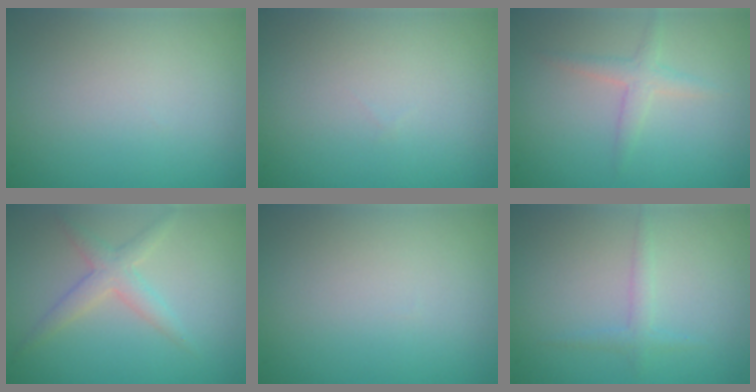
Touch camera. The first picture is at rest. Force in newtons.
{"total": 0.0}
{"total": 1.9, "press": 1.9, "slide": 0.1}
{"total": 2.4, "press": 2.4, "slide": 0.1}
{"total": 0.0}
{"total": 1.3, "press": 1.3, "slide": 0.1}